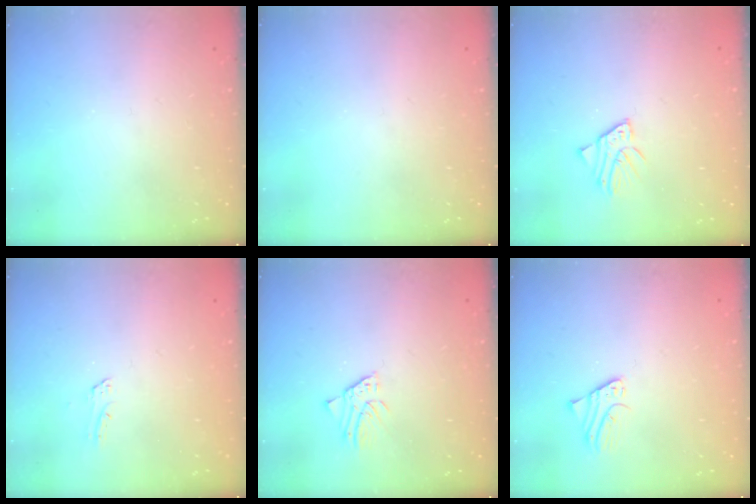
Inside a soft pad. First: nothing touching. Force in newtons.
{"total": 0.0}
{"total": 2.8, "press": 2.8, "slide": 0.3}
{"total": 1.5, "press": 1.4, "slide": 0.1}
{"total": 2.1, "press": 2.1, "slide": 0.2}
{"total": 1.9, "press": 1.9, "slide": 0.1}